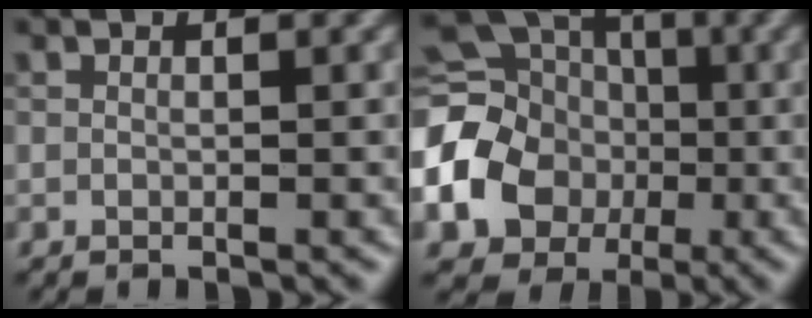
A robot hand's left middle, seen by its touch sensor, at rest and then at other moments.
{"total": 17.5, "force": [-2.6, 15.5, 7.7], "torque": [-0.184, -0.004, -0.082]}